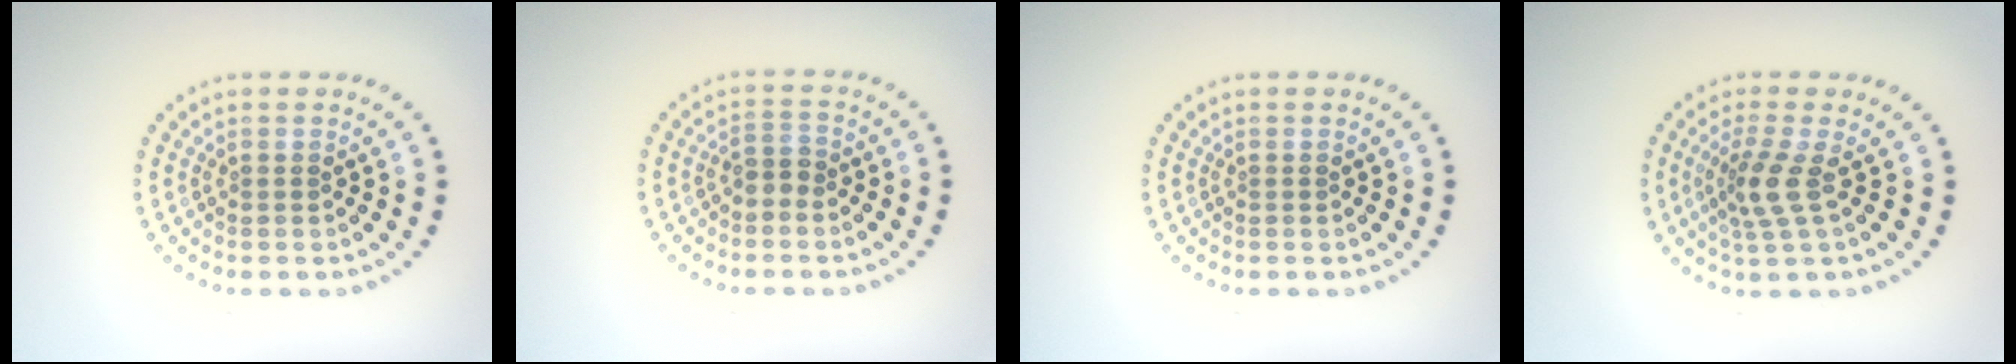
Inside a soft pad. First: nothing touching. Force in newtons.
{"total": 1.6, "press": 1.3, "slide": 1.0}
{"total": 0.0}
{"total": 2.8, "press": 2.1, "slide": 1.9}